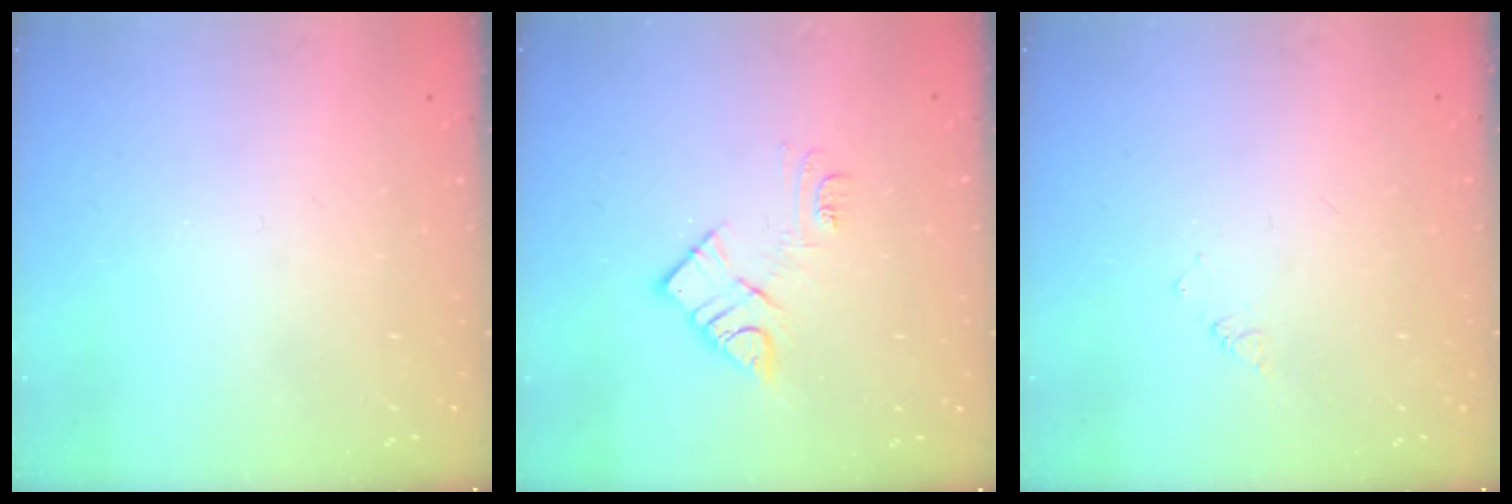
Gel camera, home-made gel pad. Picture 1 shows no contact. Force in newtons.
{"total": 10.2, "press": 10.2, "slide": 0.7}
{"total": 2.2, "press": 2.2, "slide": 0.3}